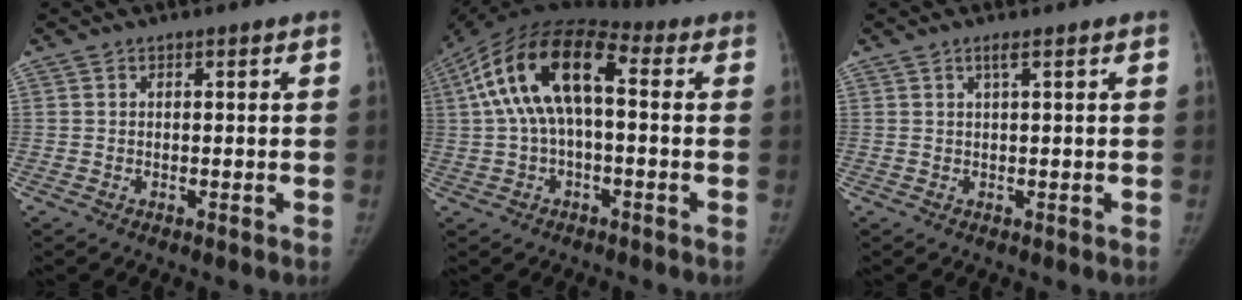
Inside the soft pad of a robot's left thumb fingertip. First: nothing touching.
{"total": 16.8, "force": [2.4, 8.3, 14.4], "torque": [-0.271, 0.053, 0.031]}
{"total": 1.1, "force": [0.6, -0.1, 0.9], "torque": [-0.022, 0.002, 0.013]}